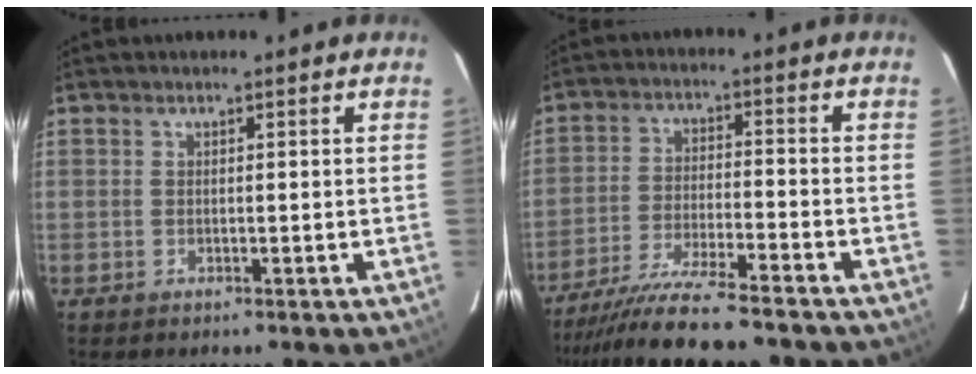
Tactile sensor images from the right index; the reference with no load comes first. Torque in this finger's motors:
{"motor_torque": [0.97, -1.17, 0.62, 0.15]}